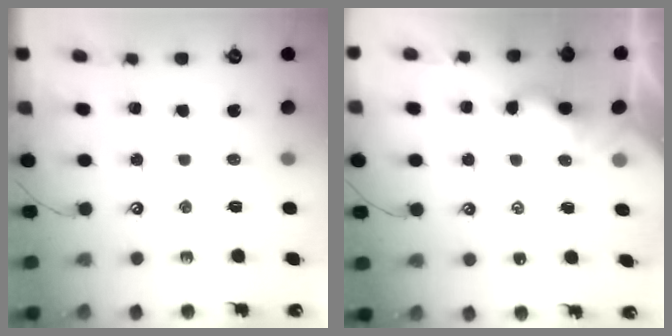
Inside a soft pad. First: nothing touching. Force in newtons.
{"total": 2.2, "press": 2.2, "slide": 0.2}